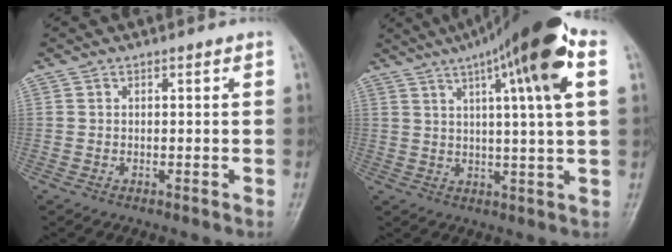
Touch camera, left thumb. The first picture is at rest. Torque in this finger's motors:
{"motor_torque": [0.87, 0.59, 1.76, -1.00, 0.44]}